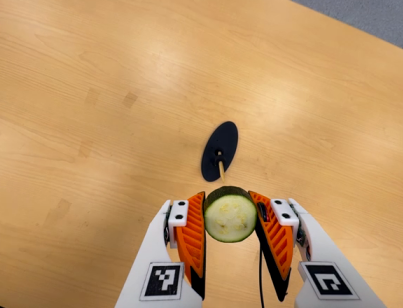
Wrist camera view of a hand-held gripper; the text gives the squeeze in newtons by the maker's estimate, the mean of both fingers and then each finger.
{"total": 11.9, "left": 10.9, "right": 12.9}